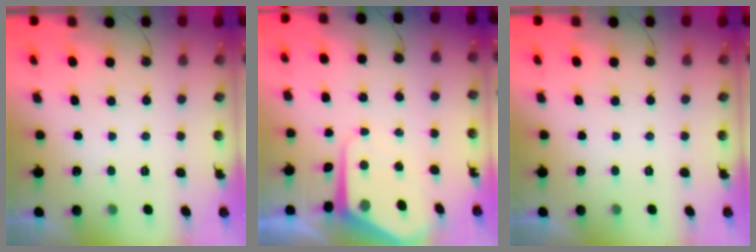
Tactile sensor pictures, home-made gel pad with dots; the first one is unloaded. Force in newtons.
{"total": 7.3, "press": 7.3, "slide": 0.6}
{"total": 0.0}